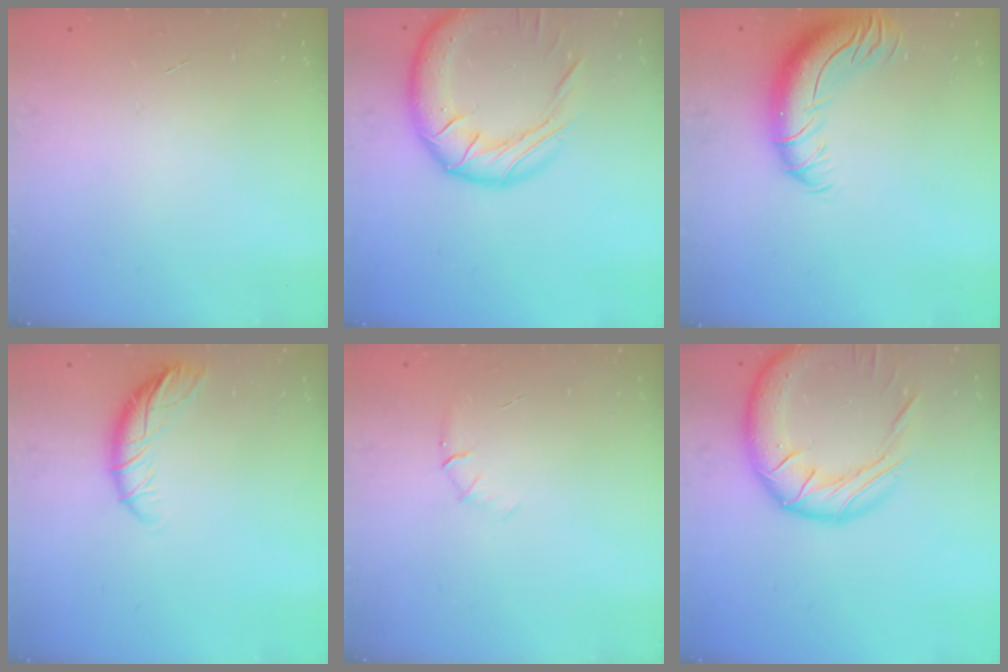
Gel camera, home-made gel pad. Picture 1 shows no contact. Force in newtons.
{"total": 20.6, "press": 20.4, "slide": 2.8}
{"total": 13.3, "press": 13.0, "slide": 2.9}
{"total": 9.9, "press": 9.9, "slide": 0.9}
{"total": 5.2, "press": 4.9, "slide": 1.6}
{"total": 20.6, "press": 20.4, "slide": 2.8}